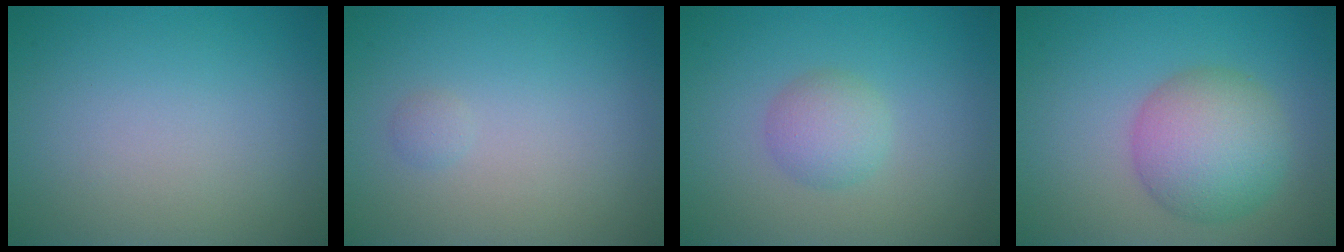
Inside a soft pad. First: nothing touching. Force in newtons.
{"total": 0.6, "press": 0.6, "slide": 0.1}
{"total": 2.4, "press": 2.4, "slide": 0.1}
{"total": 6.2, "press": 6.1, "slide": 0.3}